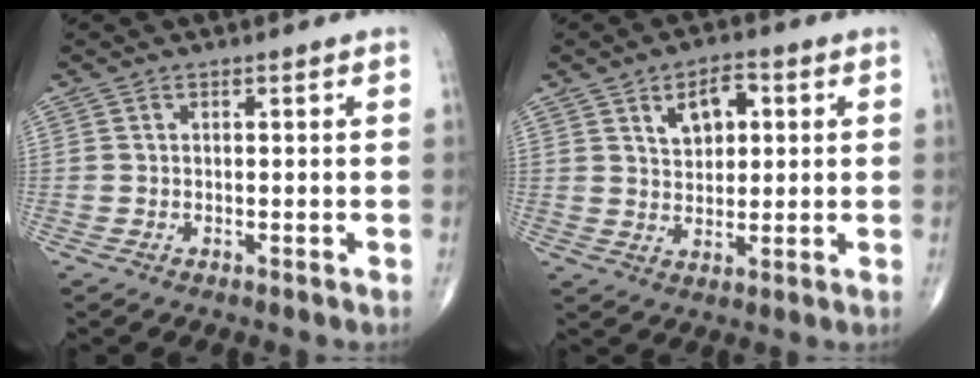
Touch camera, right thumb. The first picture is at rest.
{"total": 7.1, "force": [2.6, 4.3, 5.0], "torque": [-0.056, -0.005, 0.041]}